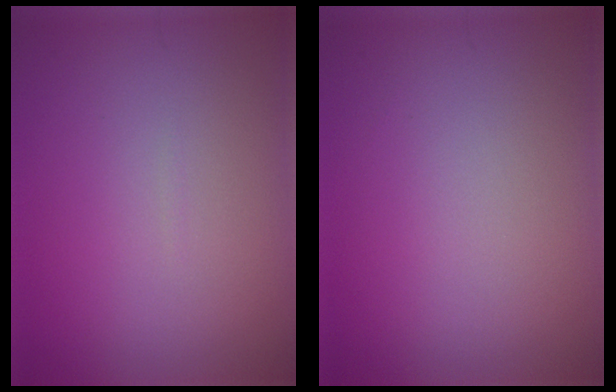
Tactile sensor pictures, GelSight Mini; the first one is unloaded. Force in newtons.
{"total": 0.0}